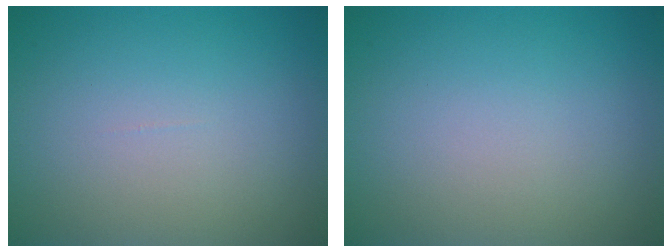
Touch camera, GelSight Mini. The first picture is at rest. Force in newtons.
{"total": 0.0}